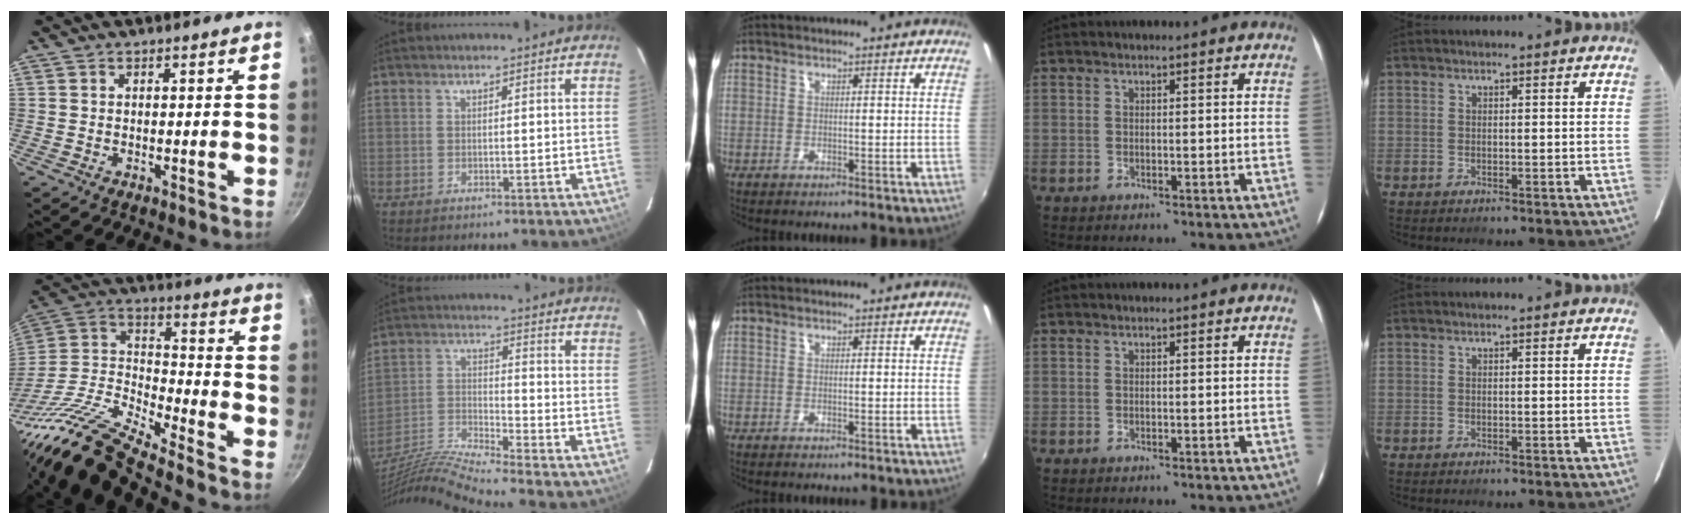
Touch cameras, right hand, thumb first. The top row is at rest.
{"thumb": {"total": 20.3, "force": [-16.8, 3.8, 10.7], "torque": [-0.178, 0.081, -0.340]}, "index": {"total": 13.5, "force": [-12.1, -3.0, 5.1], "torque": [-0.108, -0.021, -0.232]}}